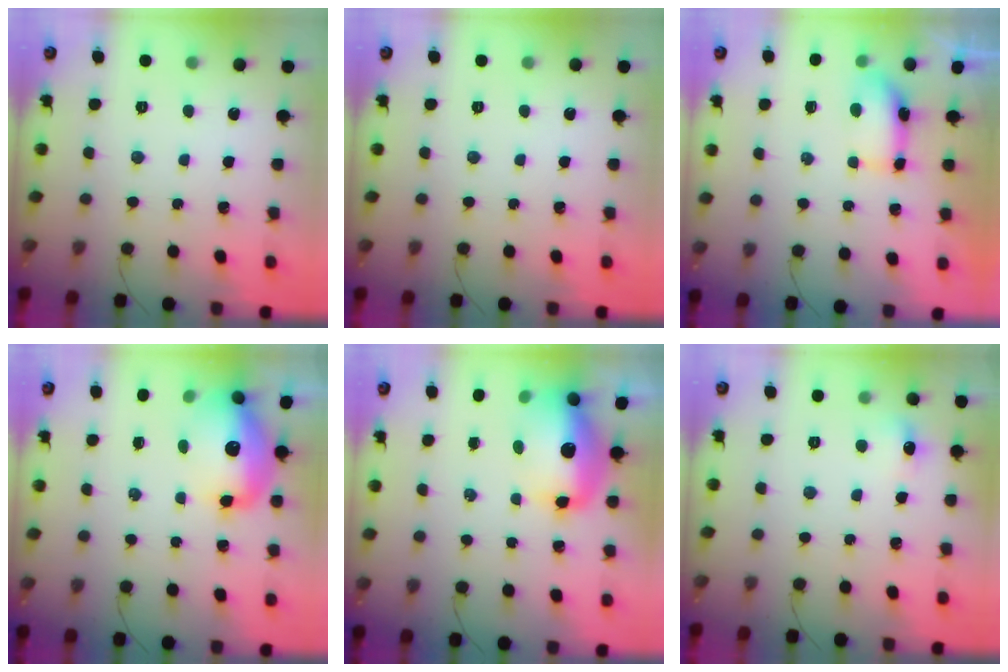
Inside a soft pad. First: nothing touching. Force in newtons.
{"total": 0.0}
{"total": 6.1, "press": 6.0, "slide": 1.1}
{"total": 13.2, "press": 12.8, "slide": 3.2}
{"total": 14.2, "press": 13.8, "slide": 3.4}
{"total": 6.4, "press": 6.2, "slide": 1.6}